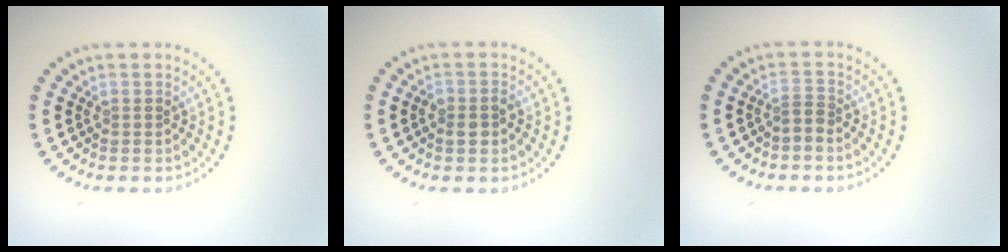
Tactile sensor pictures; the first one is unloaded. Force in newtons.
{"total": 1.5, "press": 1.4, "slide": 0.5}
{"total": 1.1, "press": 0.7, "slide": 0.9}